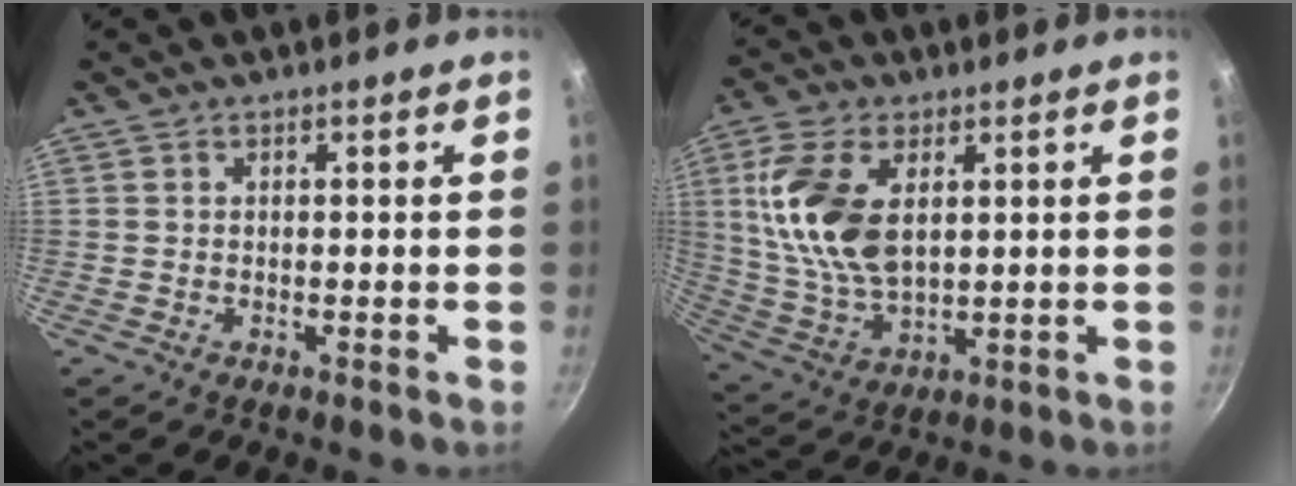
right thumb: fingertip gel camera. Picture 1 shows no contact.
{"total": 15.1, "force": [3.6, 8.5, 12.0], "torque": [-0.225, -0.012, 0.080]}